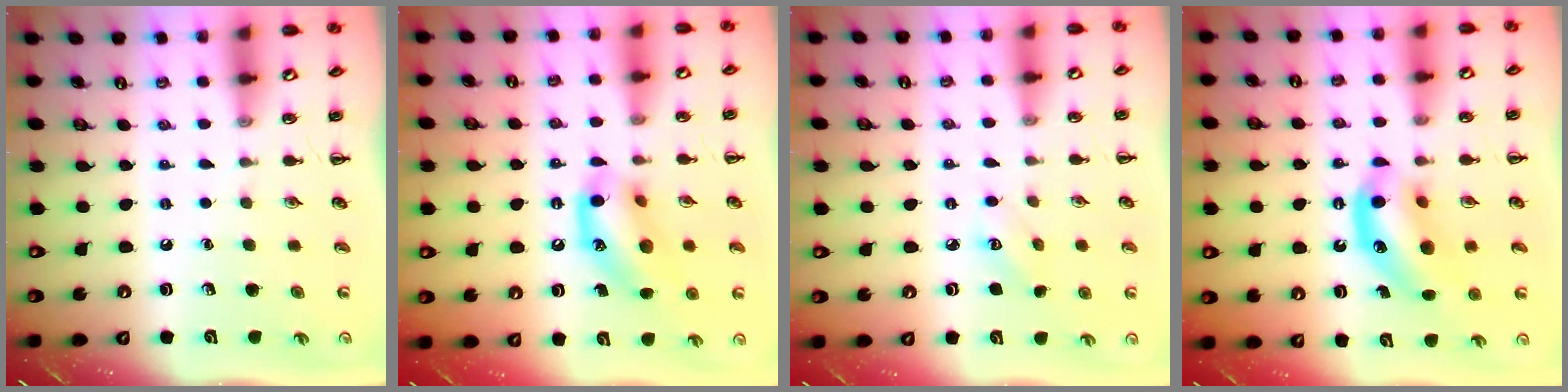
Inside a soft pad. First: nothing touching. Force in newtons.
{"total": 13.9, "press": 13.6, "slide": 3.0}
{"total": 3.3, "press": 3.2, "slide": 0.9}
{"total": 11.5, "press": 11.1, "slide": 3.0}